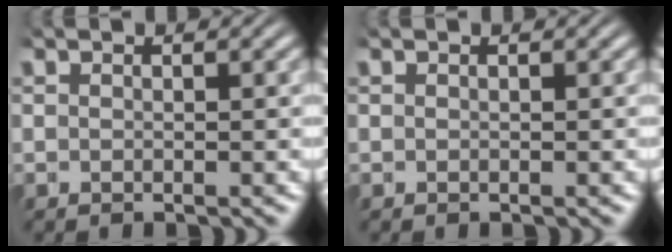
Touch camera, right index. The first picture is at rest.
{"total": 0.0}